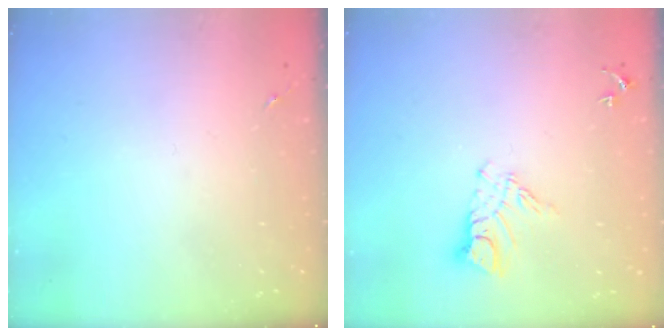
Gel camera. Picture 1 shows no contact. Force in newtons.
{"total": 9.2, "press": 9.1, "slide": 0.8}